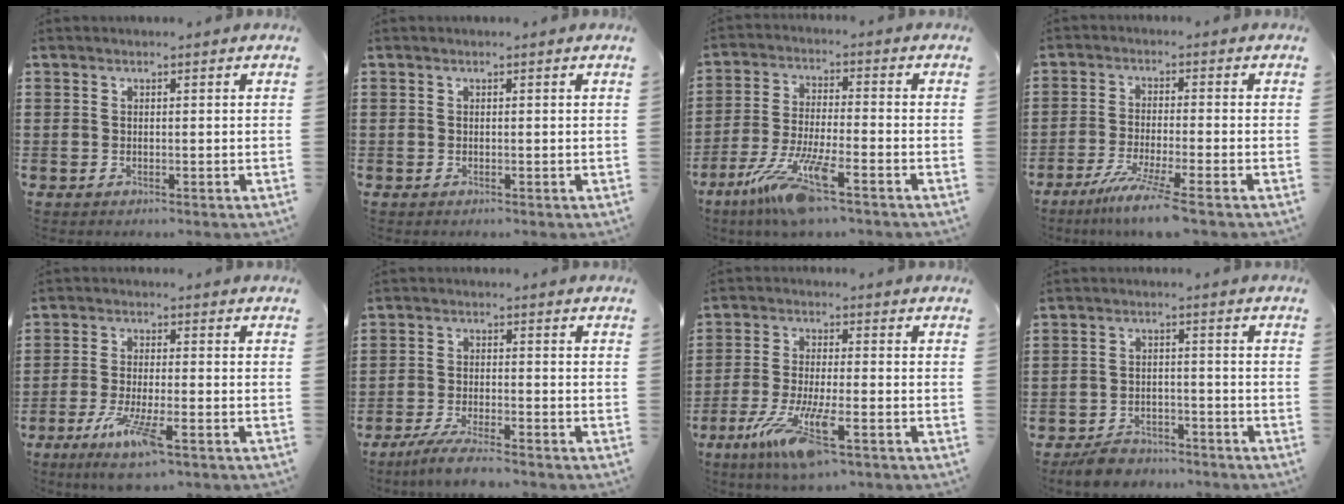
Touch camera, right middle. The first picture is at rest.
{"total": 0.0}
{"total": 10.3, "force": [-6.7, 0.9, 7.7], "torque": [-0.172, -0.017, -0.134]}
{"total": 6.4, "force": [-4.9, -0.4, 4.2], "torque": [-0.086, -0.023, -0.089]}
{"total": 7.0, "force": [-3.9, 1.0, 5.8], "torque": [-0.115, -0.015, -0.068]}
{"total": 4.6, "force": [-4.0, 0.0, 2.1], "torque": [-0.051, -0.012, -0.078]}
{"total": 9.8, "force": [-5.2, 1.7, 8.2], "torque": [-0.180, -0.018, -0.099]}
{"total": 3.6, "force": [-3.5, 0.8, 0.3], "torque": [-0.012, 0.006, -0.072]}